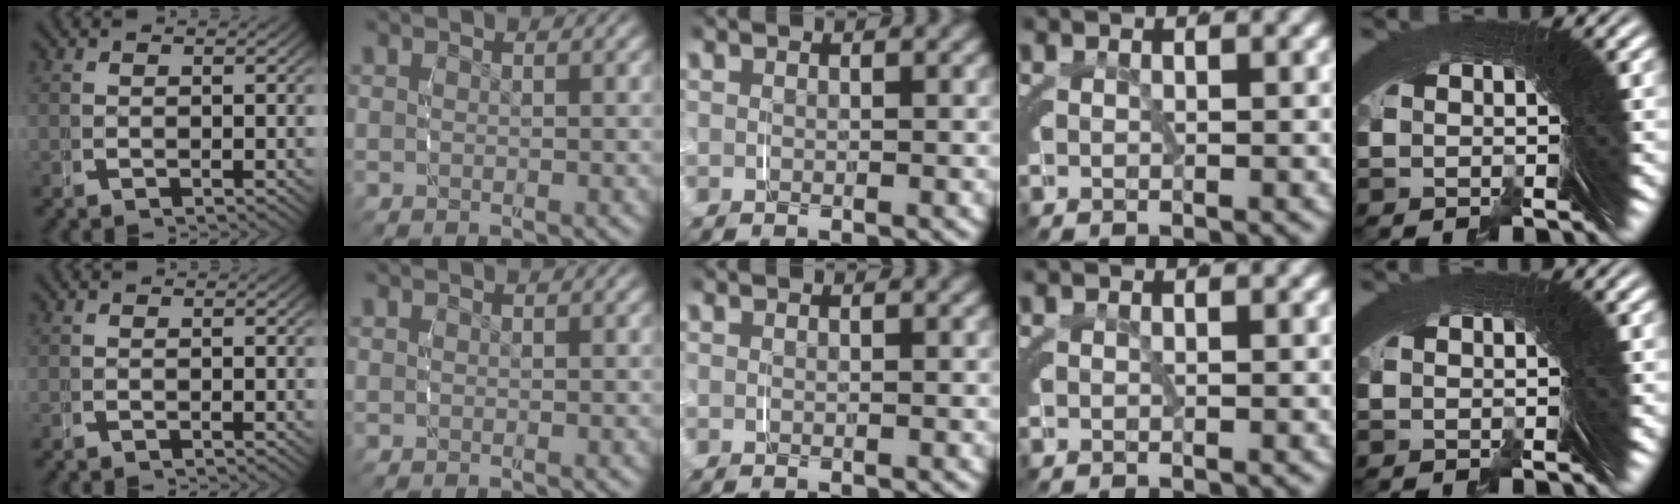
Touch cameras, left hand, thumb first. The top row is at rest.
{}